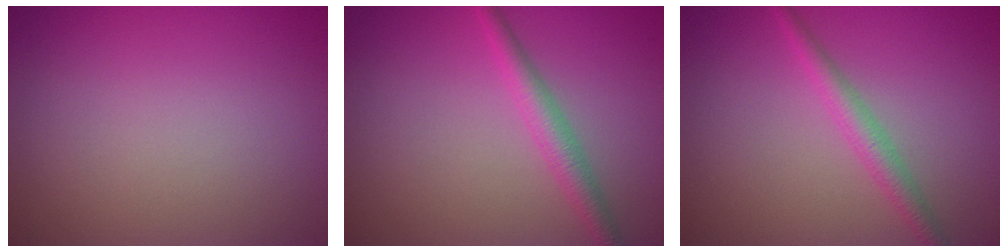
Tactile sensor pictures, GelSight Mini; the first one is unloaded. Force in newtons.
{"total": 2.4, "press": 2.4, "slide": 0.1}
{"total": 2.1, "press": 2.1, "slide": 0.1}